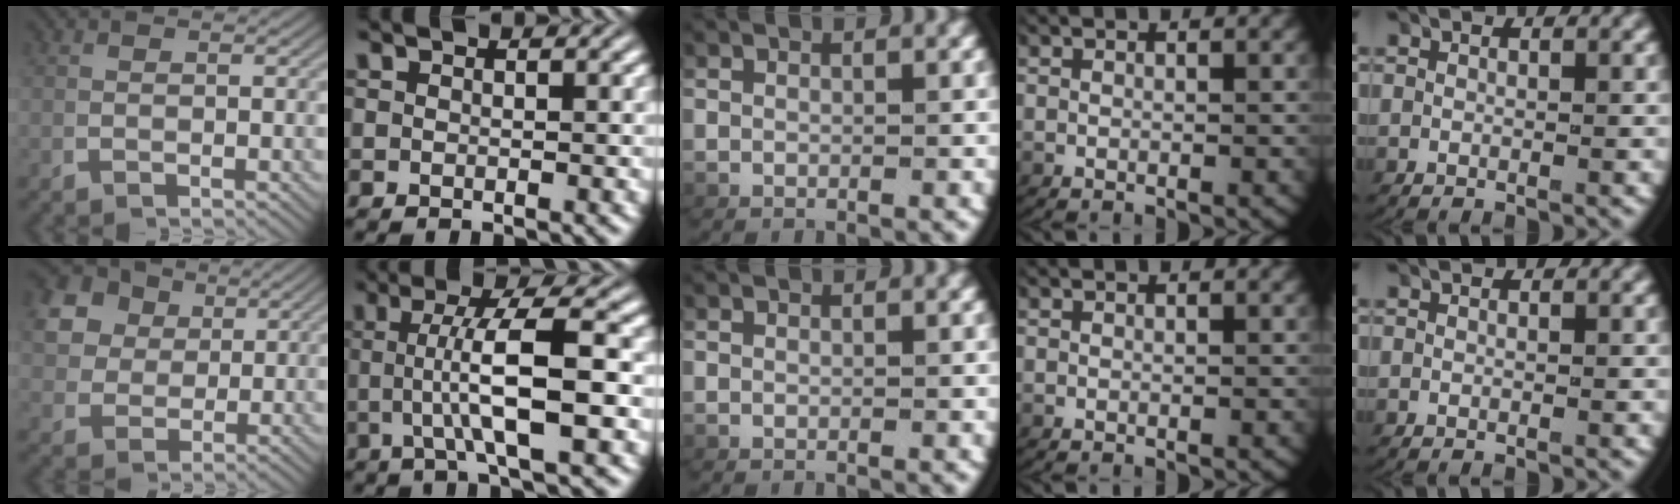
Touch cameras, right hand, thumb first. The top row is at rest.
{"thumb": {"total": 11.0, "force": [3.8, 9.0, 5.2], "torque": [-0.121, -0.004, 0.061]}, "index": {"total": 5.7, "force": [0.2, -0.1, 5.7], "torque": [-0.094, -0.001, 0.006]}}